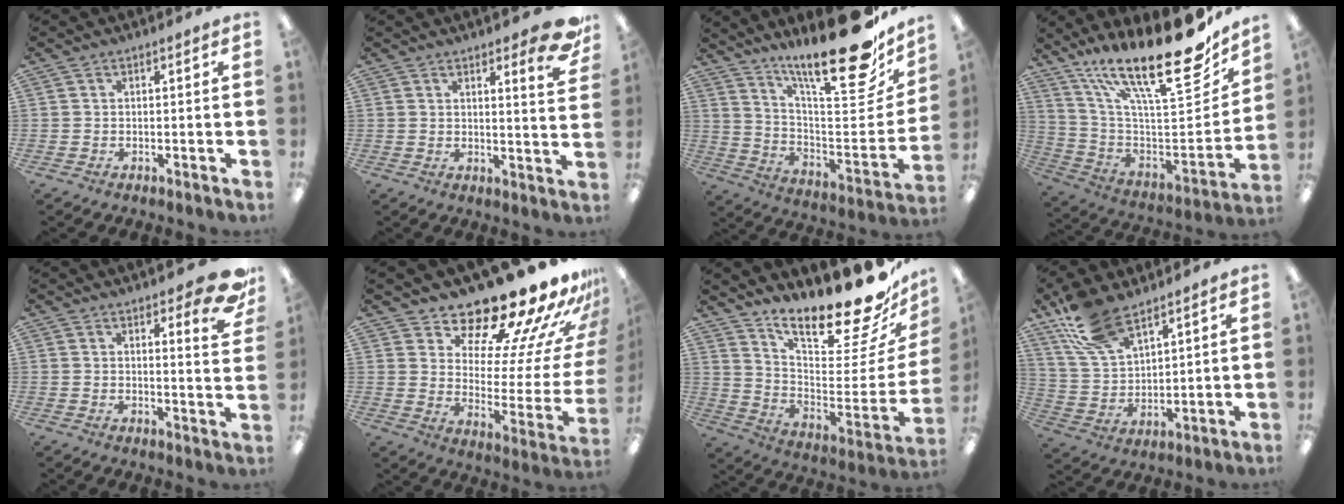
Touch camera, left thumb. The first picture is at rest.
{"total": 9.1, "force": [6.5, 2.2, 6.0], "torque": [-0.067, -0.039, 0.103]}
{"total": 25.7, "force": [20.0, 5.8, 15.1], "torque": [-0.204, -0.152, 0.318]}
{"total": 27.2, "force": [18.9, 6.8, 18.3], "torque": [-0.276, -0.143, 0.314]}
{"total": 10.1, "force": [7.2, 2.9, 6.4], "torque": [-0.068, -0.047, 0.118]}
{"total": 22.2, "force": [19.5, 5.2, 9.3], "torque": [-0.125, -0.164, 0.323]}
{"total": 21.9, "force": [18.1, 4.8, 11.5], "torque": [-0.145, -0.155, 0.292]}
{"total": 14.7, "force": [10.4, 6.7, 7.8], "torque": [-0.172, -0.032, 0.199]}